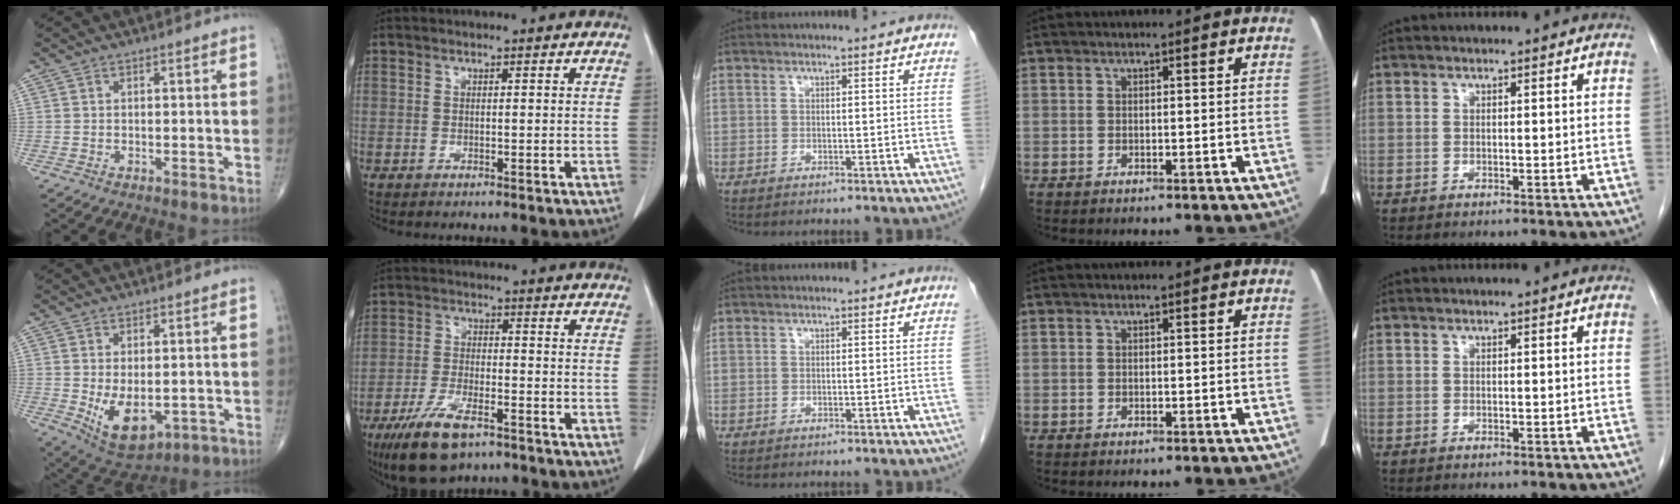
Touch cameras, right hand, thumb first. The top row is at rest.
{"thumb": {"total": 9.8, "force": [-1.6, 5.6, 7.9], "torque": [-0.118, -0.014, -0.006]}, "index": {"total": 9.9, "force": [-6.5, 3.2, 6.8], "torque": [-0.135, -0.015, -0.112]}}